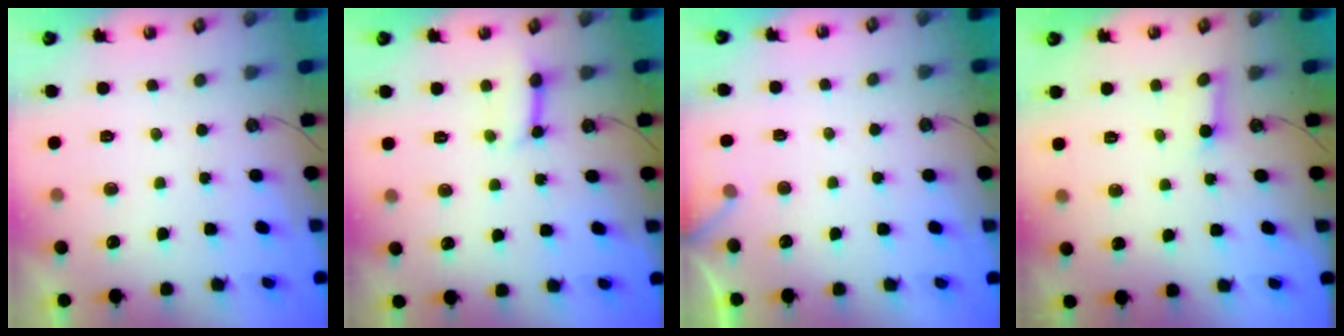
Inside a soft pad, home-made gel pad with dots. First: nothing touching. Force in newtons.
{"total": 7.2, "press": 7.2, "slide": 0.7}
{"total": 3.0, "press": 3.0, "slide": 0.2}
{"total": 2.9, "press": 2.9, "slide": 0.4}